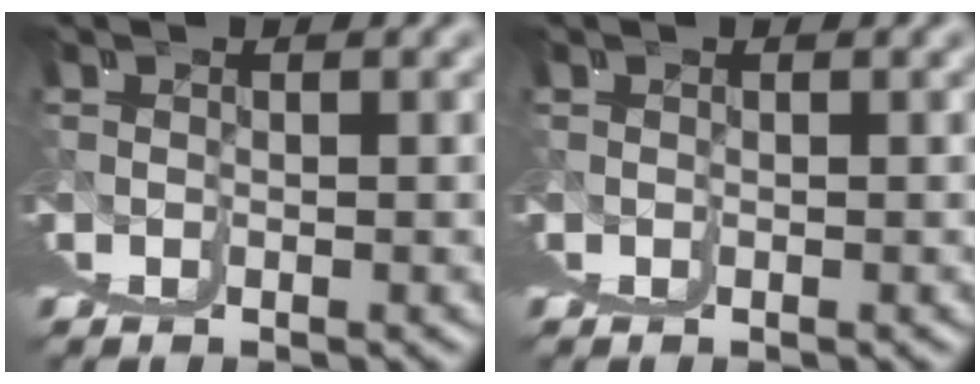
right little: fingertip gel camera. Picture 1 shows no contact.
{"total": 0.0}